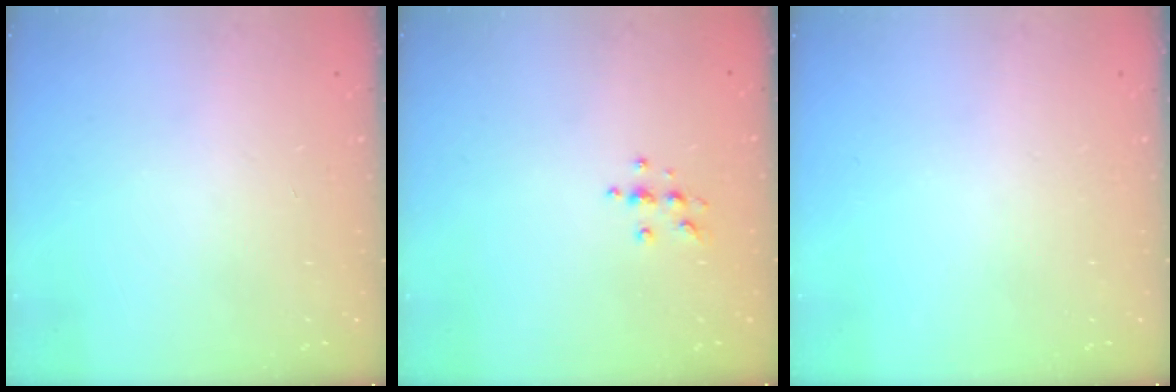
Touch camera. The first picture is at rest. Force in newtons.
{"total": 5.4, "press": 5.4, "slide": 0.7}
{"total": 0.0}